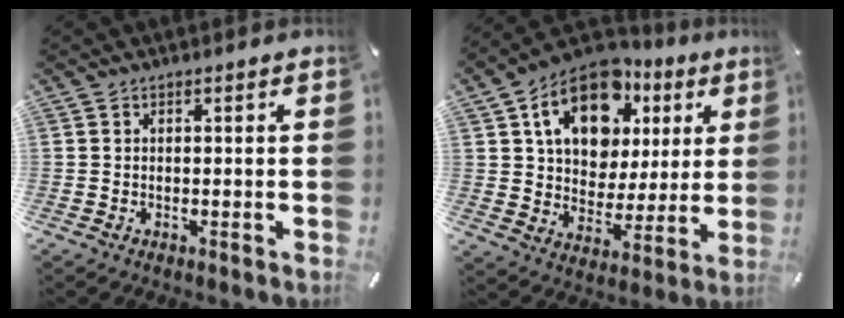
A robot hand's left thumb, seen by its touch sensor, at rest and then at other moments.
{"total": 17.6, "force": [8.8, 12.3, 9.1], "torque": [-0.156, -0.027, 0.161]}